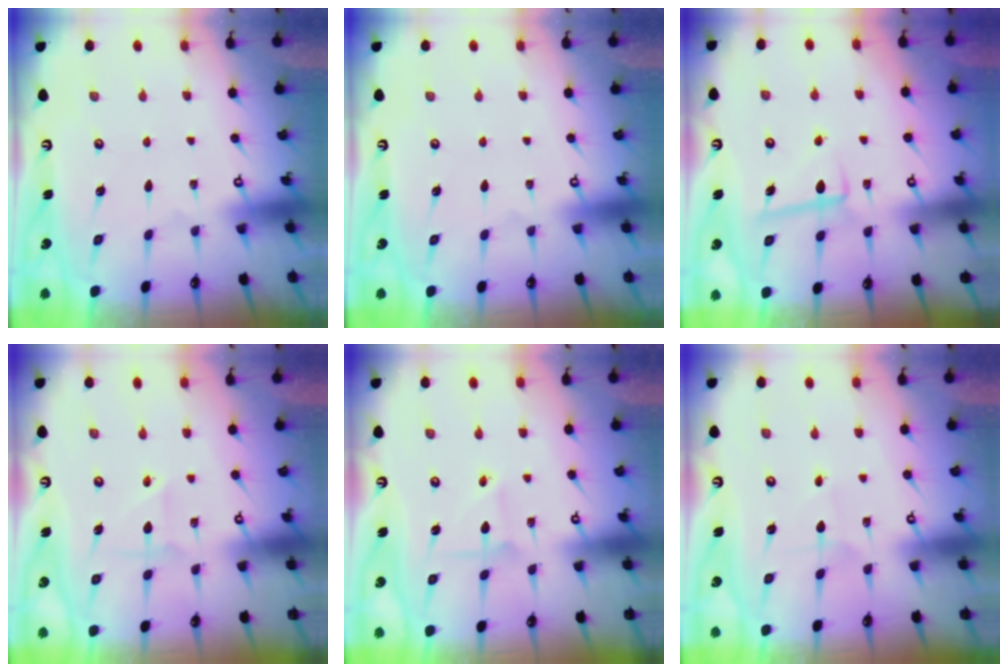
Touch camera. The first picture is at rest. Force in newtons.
{"total": 0.0}
{"total": 6.5, "press": 6.4, "slide": 1.5}
{"total": 2.4, "press": 2.2, "slide": 1.0}
{"total": 2.1, "press": 2.1, "slide": 0.1}
{"total": 2.5, "press": 2.5, "slide": 0.1}